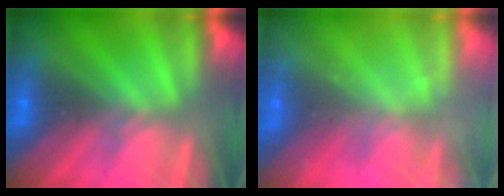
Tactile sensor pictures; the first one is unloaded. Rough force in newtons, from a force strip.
{"total": 2.2}